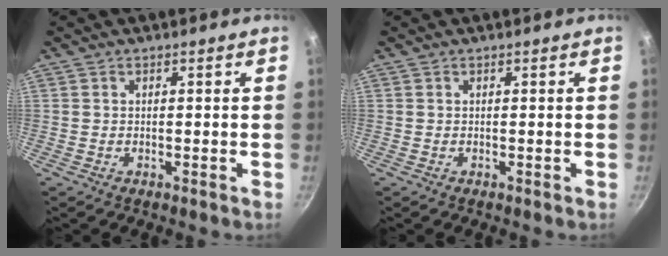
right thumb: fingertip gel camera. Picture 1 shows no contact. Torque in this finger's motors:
{"motor_torque": [-0.15, -0.14, 0.02, -0.01, 0.00]}